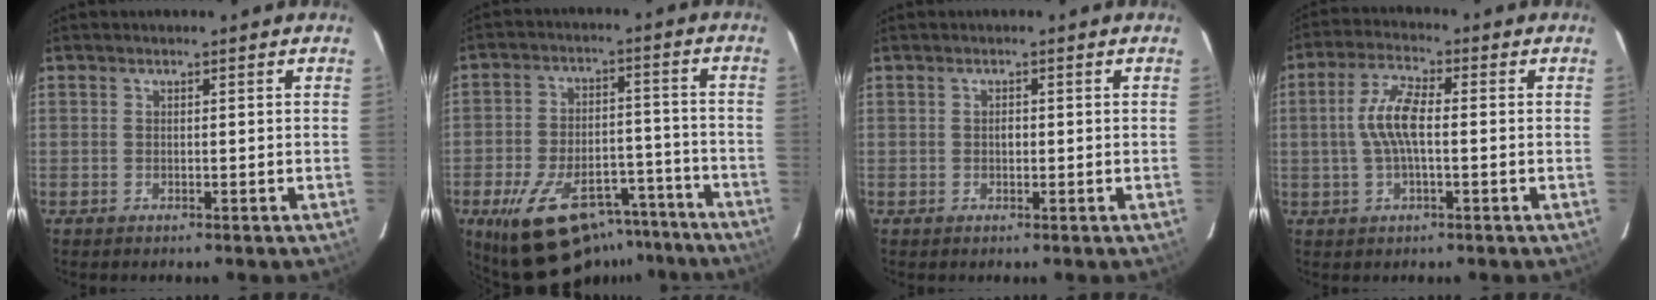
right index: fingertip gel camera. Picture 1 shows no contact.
{"total": 18.8, "force": [-14.0, 8.4, 9.2], "torque": [-0.170, 0.009, -0.186]}
{"total": 0.0}
{"total": 7.4, "force": [-0.1, 2.4, 7.0], "torque": [-0.143, 0.012, -0.003]}